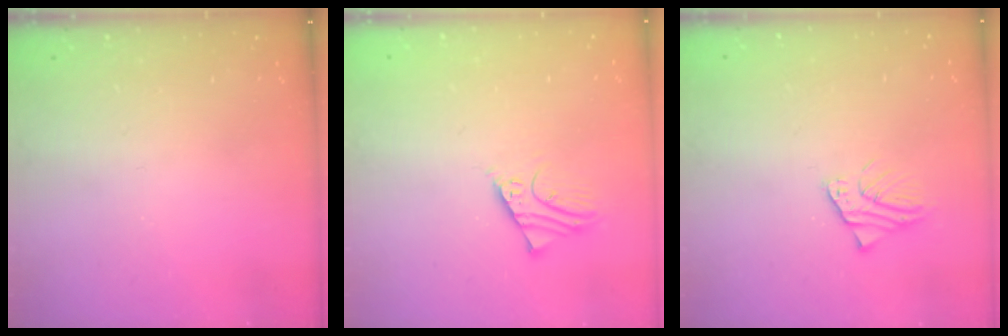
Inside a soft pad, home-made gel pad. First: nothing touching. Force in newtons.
{"total": 2.6, "press": 2.6, "slide": 0.1}
{"total": 2.8, "press": 2.8, "slide": 0.2}